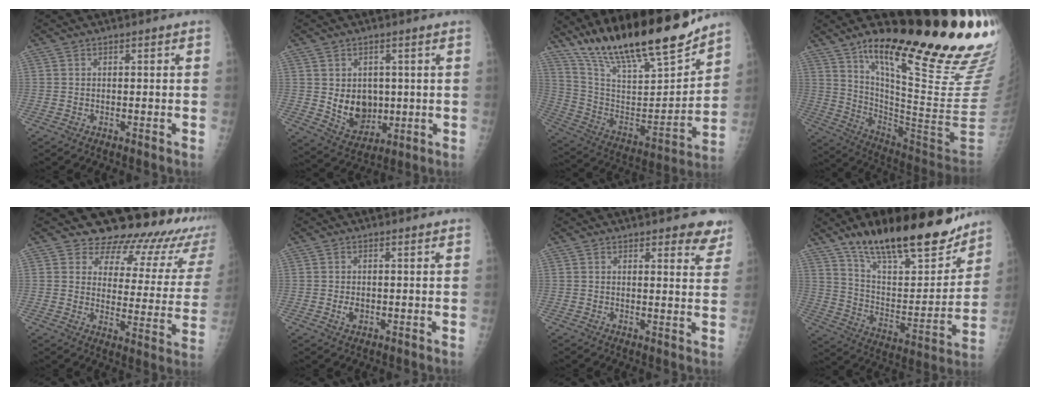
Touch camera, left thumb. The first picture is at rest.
{"total": 8.5, "force": [0.6, 6.7, 5.2], "torque": [-0.048, -0.016, 0.032]}
{"total": 25.9, "force": [20.5, 6.2, 14.6], "torque": [-0.218, -0.087, 0.352]}
{"total": 30.9, "force": [17.6, 4.5, 24.9], "torque": [-0.281, -0.062, 0.290]}
{"total": 20.4, "force": [17.7, 7.6, 6.6], "torque": [-0.037, -0.123, 0.206]}
{"total": 1.8, "force": [0.1, 1.3, 1.3], "torque": [-0.021, -0.002, 0.005]}
{"total": 6.6, "force": [5.5, 2.3, 2.9], "torque": [0.005, -0.028, 0.052]}
{"total": 26.5, "force": [19.4, 8.9, 15.7], "torque": [-0.213, -0.079, 0.314]}